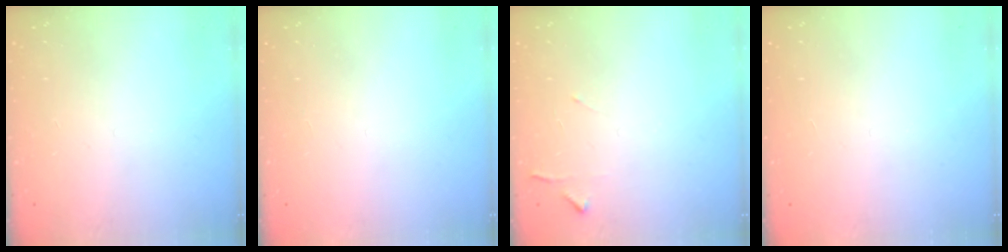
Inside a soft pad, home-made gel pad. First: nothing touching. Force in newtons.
{"total": 1.5, "press": 1.5, "slide": 0.1}
{"total": 4.7, "press": 4.6, "slide": 0.6}
{"total": 1.5, "press": 1.5, "slide": 0.1}